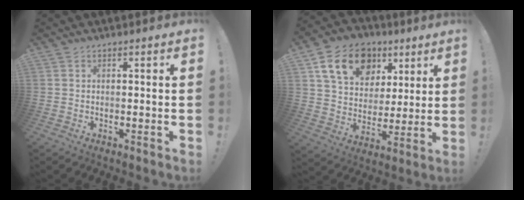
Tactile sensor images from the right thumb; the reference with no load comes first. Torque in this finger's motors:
{"motor_torque": [1.80, 1.85, 0.26, 0.25, 0.22]}